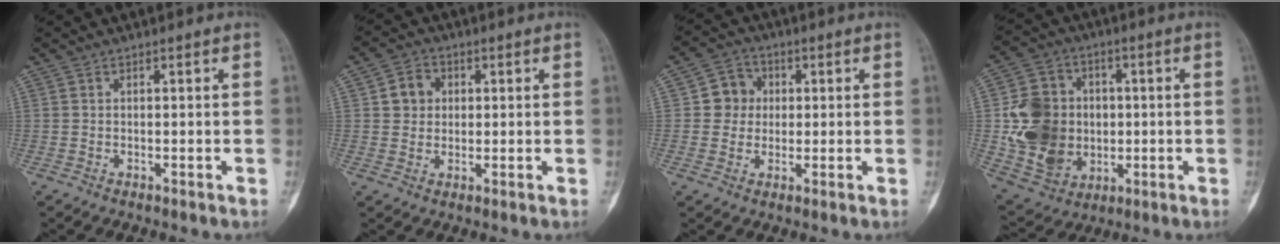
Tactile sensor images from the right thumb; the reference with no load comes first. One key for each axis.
{"total": 5.2, "fx": 1.1, "fy": 4.6, "fz": 2.2, "tx": -0.011, "ty": 0.003, "tz": 0.013}
{"total": 6.2, "fx": 0.6, "fy": 5.8, "fz": 1.9, "tx": 0.005, "ty": 0.009, "tz": 0.002}
{"total": 17.1, "fx": -0.4, "fy": 14.3, "fz": 9.4, "tx": -0.133, "ty": 0.012, "tz": 0.009}